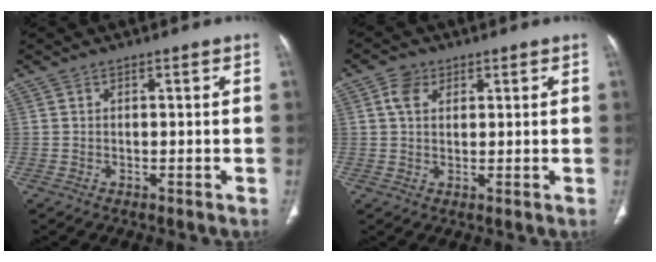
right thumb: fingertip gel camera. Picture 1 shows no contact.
{"total": 4.0, "force": [1.6, 2.9, 2.2], "torque": [-0.028, -0.001, 0.030]}